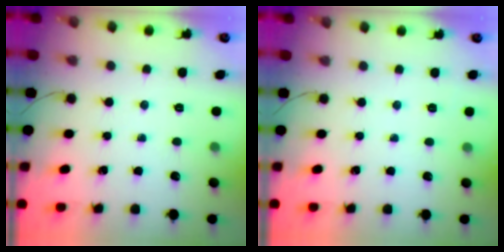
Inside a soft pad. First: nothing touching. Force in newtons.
{"total": 5.3, "press": 5.1, "slide": 1.4}